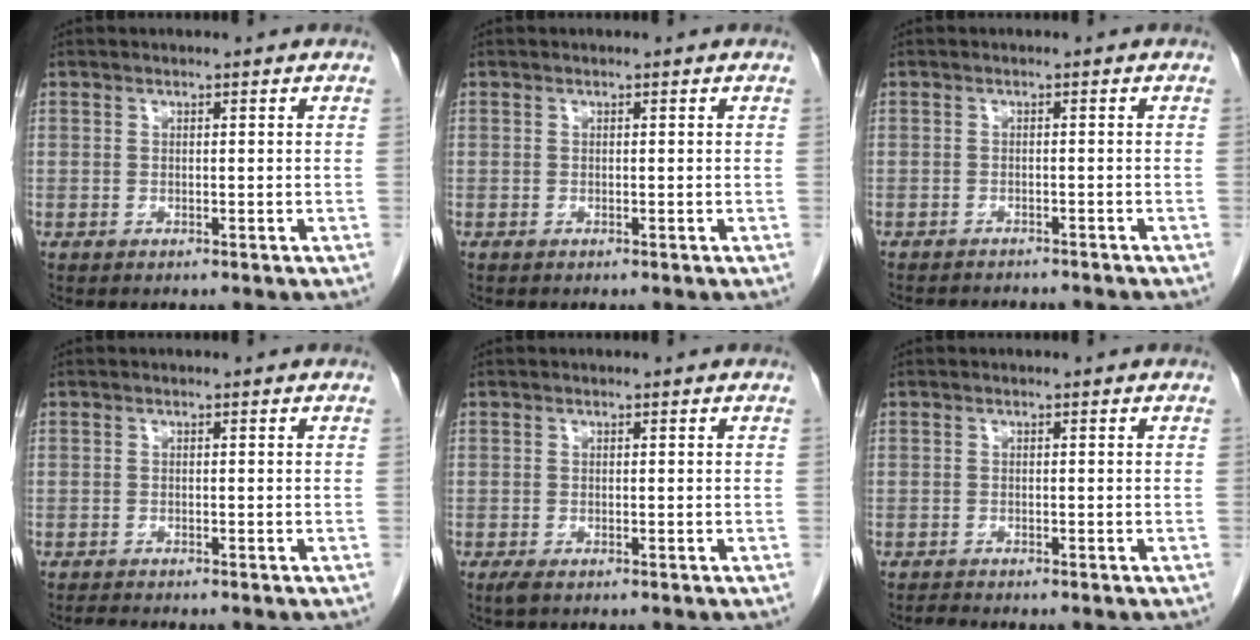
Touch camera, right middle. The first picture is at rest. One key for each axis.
{"total": 0.0}
{"total": 6.5, "fx": -6.1, "fy": 1.1, "fz": 1.9, "tx": -0.023, "ty": -0.006, "tz": -0.076}
{"total": 1.0, "fx": -1.0, "fy": -0.3, "fz": 0.2, "tx": -0.014, "ty": -0.008, "tz": -0.018}
{"total": 1.1, "fx": -0.7, "fy": 0.4, "fz": 0.8, "tx": -0.017, "ty": -0.003, "tz": -0.009}
{"total": 0.8, "fx": -0.7, "fy": -0.3, "fz": 0.0, "tx": -0.010, "ty": -0.008, "tz": -0.013}